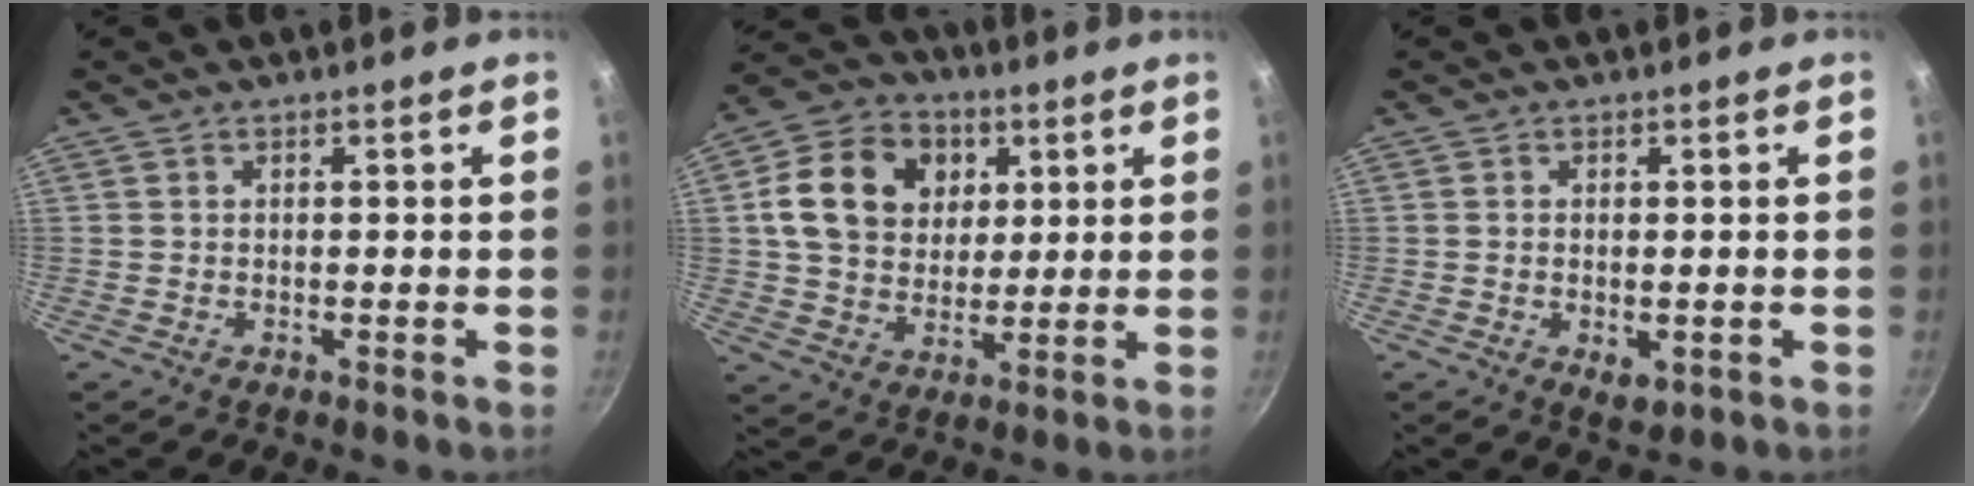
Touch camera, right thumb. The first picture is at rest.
{"total": 15.7, "force": [4.2, 12.4, 8.6], "torque": [-0.128, 0.001, 0.066]}
{"total": 3.3, "force": [-0.7, 1.8, 2.7], "torque": [-0.041, -0.011, -0.008]}